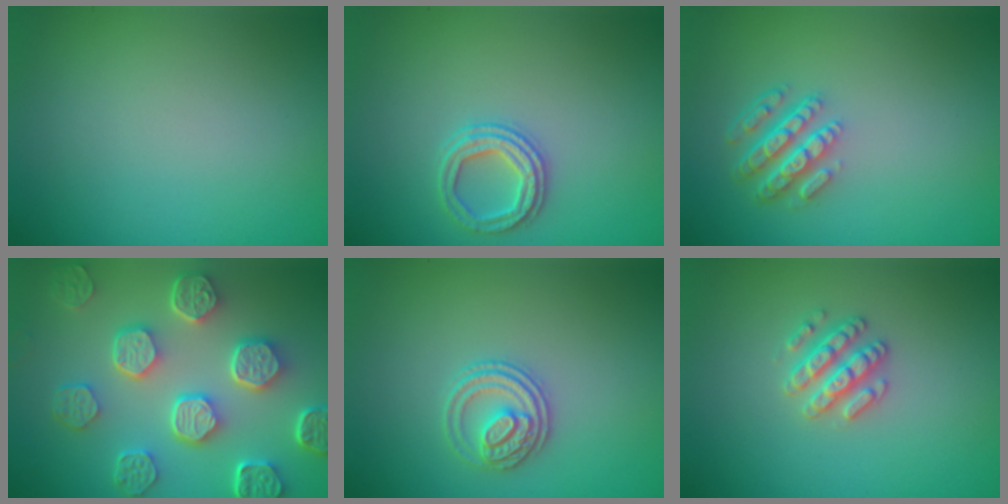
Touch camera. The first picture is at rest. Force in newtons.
{"total": 2.5, "press": 2.3, "slide": 1.0}
{"total": 4.5, "press": 3.3, "slide": 3.0}
{"total": 7.7, "press": 5.8, "slide": 5.1}
{"total": 2.8, "press": 2.7, "slide": 1.0}
{"total": 2.5, "press": 2.5, "slide": 0.4}